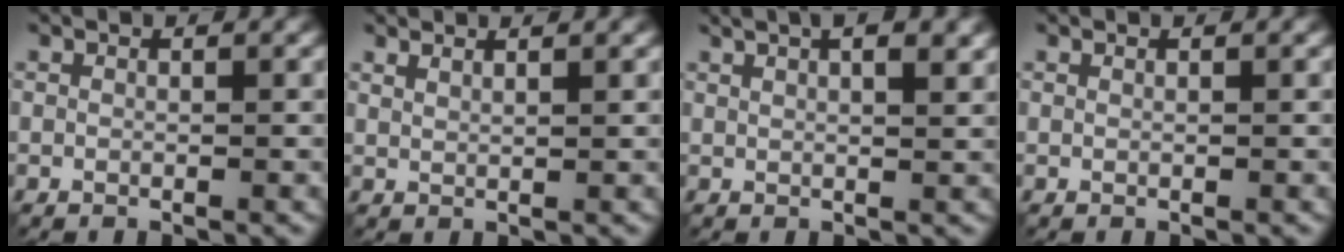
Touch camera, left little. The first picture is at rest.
{"total": 1.9, "force": [1.4, 0.5, 1.1], "torque": [-0.009, 0.003, 0.015]}
{"total": 7.7, "force": [4.2, 3.5, 5.5], "torque": [-0.064, 0.036, 0.041]}
{"total": 0.0}